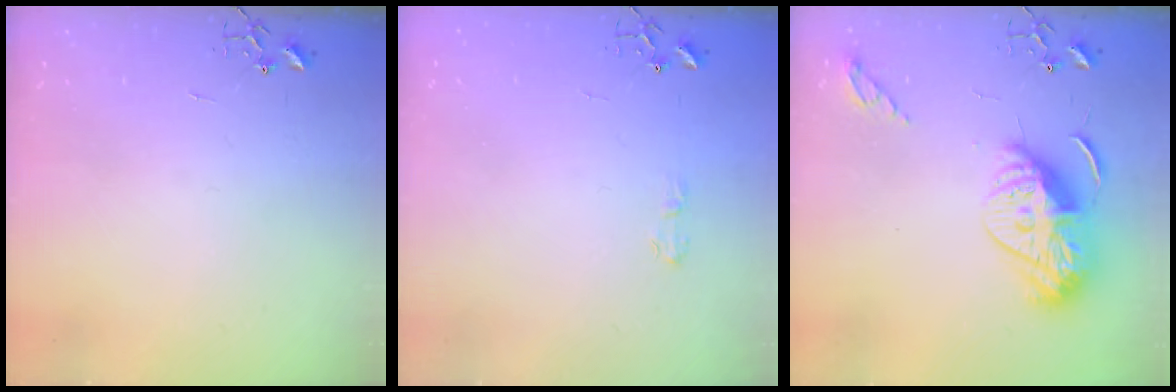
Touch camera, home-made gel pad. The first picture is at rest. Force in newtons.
{"total": 4.2, "press": 4.2, "slide": 0.5}
{"total": 16.0, "press": 16.0, "slide": 0.9}